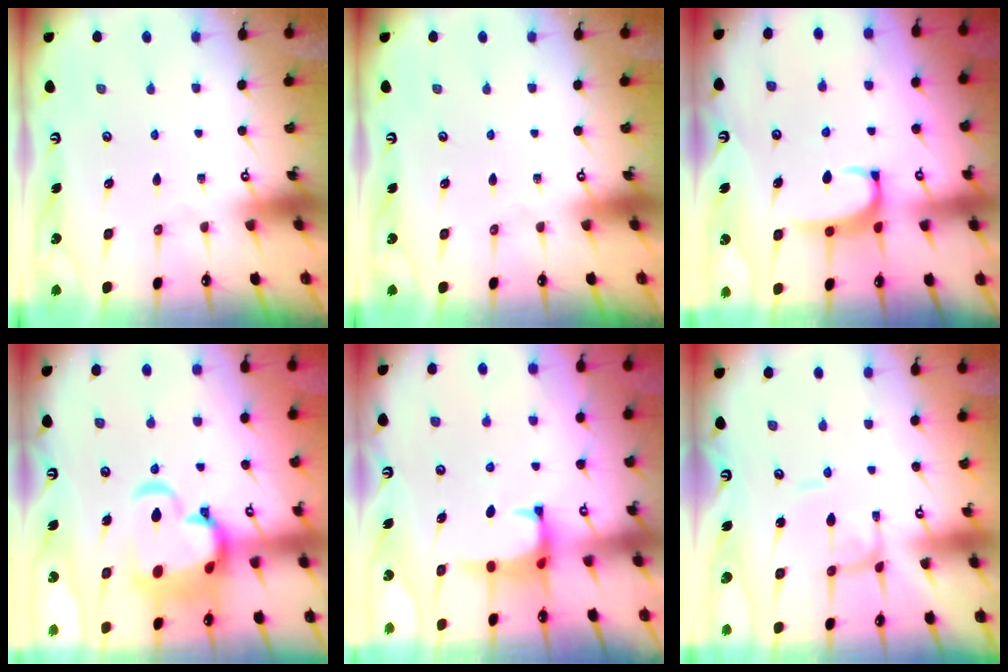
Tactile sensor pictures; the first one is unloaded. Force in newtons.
{"total": 0.0}
{"total": 2.3, "press": 2.3, "slide": 0.6}
{"total": 12.0, "press": 11.9, "slide": 1.9}
{"total": 1.1, "press": 0.9, "slide": 0.6}
{"total": 2.1, "press": 2.1, "slide": 0.1}